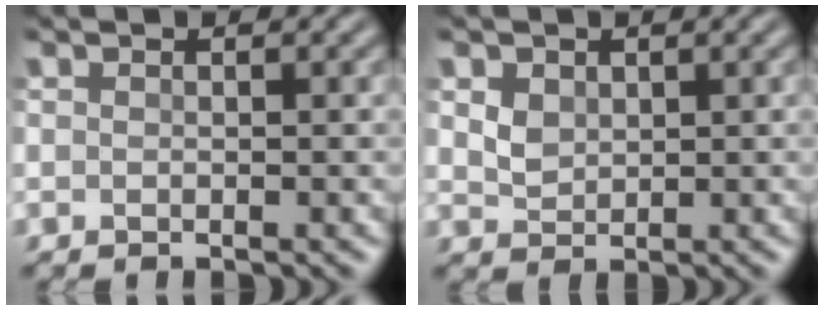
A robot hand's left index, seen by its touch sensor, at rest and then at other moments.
{"total": 1.9, "force": [0.8, 1.5, 1.0], "torque": [-0.023, 0.004, 0.010]}